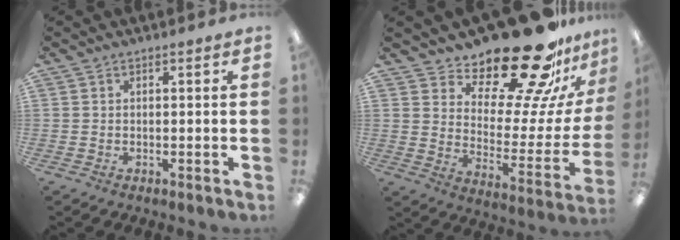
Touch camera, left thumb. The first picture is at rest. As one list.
[{"total": 25.2, "force": [20.7, 7.5, 12.3], "torque": [-0.171, -0.158, 0.343]}]